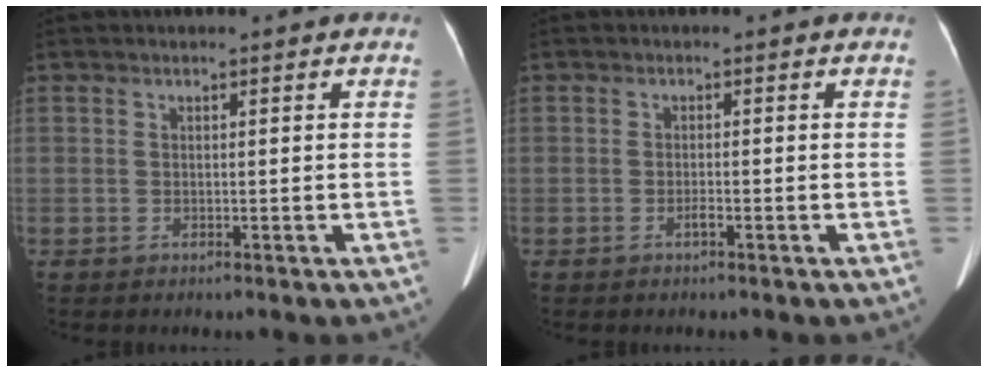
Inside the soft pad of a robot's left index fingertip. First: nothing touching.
{"total": 0.9, "force": [-0.6, 0.1, 0.7], "torque": [-0.015, -0.001, -0.008]}